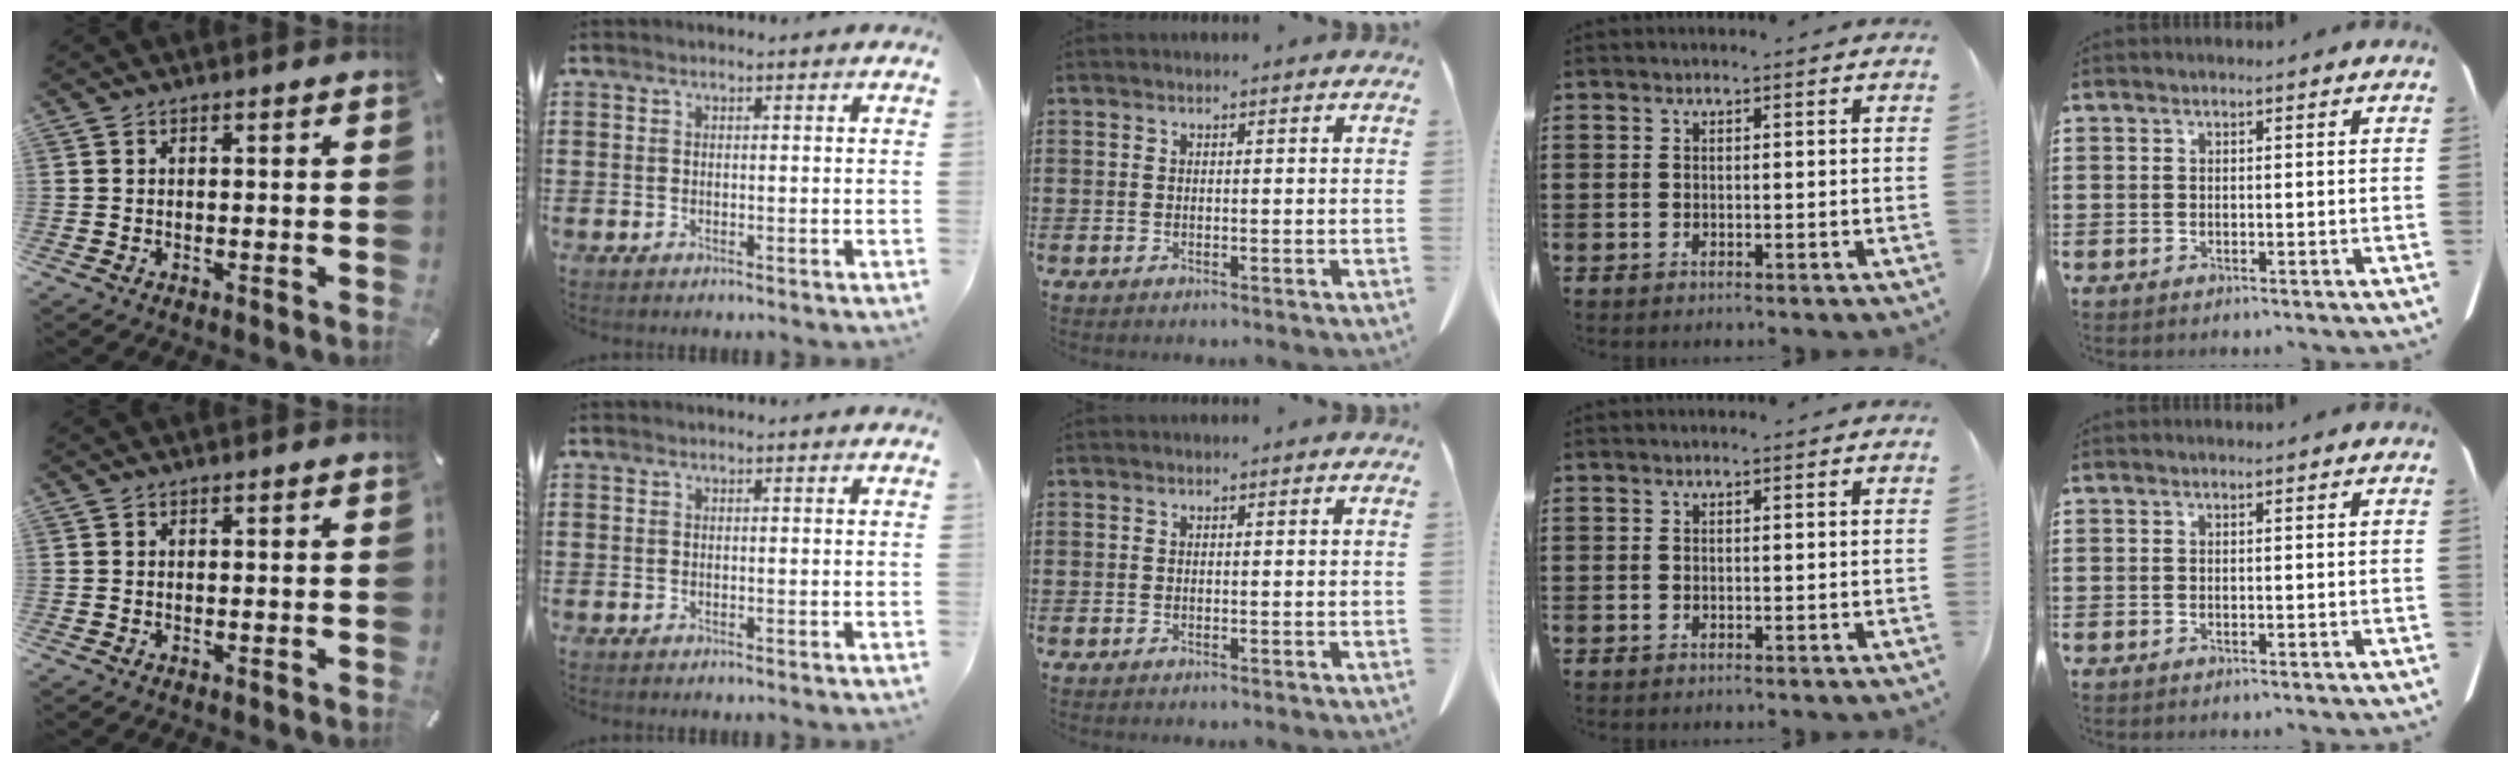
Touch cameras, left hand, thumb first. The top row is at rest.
{}